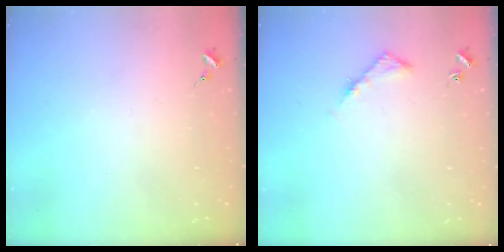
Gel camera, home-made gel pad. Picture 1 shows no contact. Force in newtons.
{"total": 4.3, "press": 4.3, "slide": 0.4}